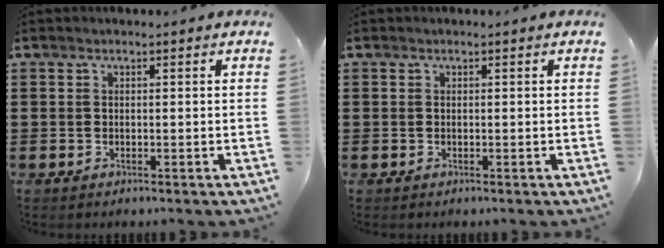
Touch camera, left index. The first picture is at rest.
{"total": 0.0}